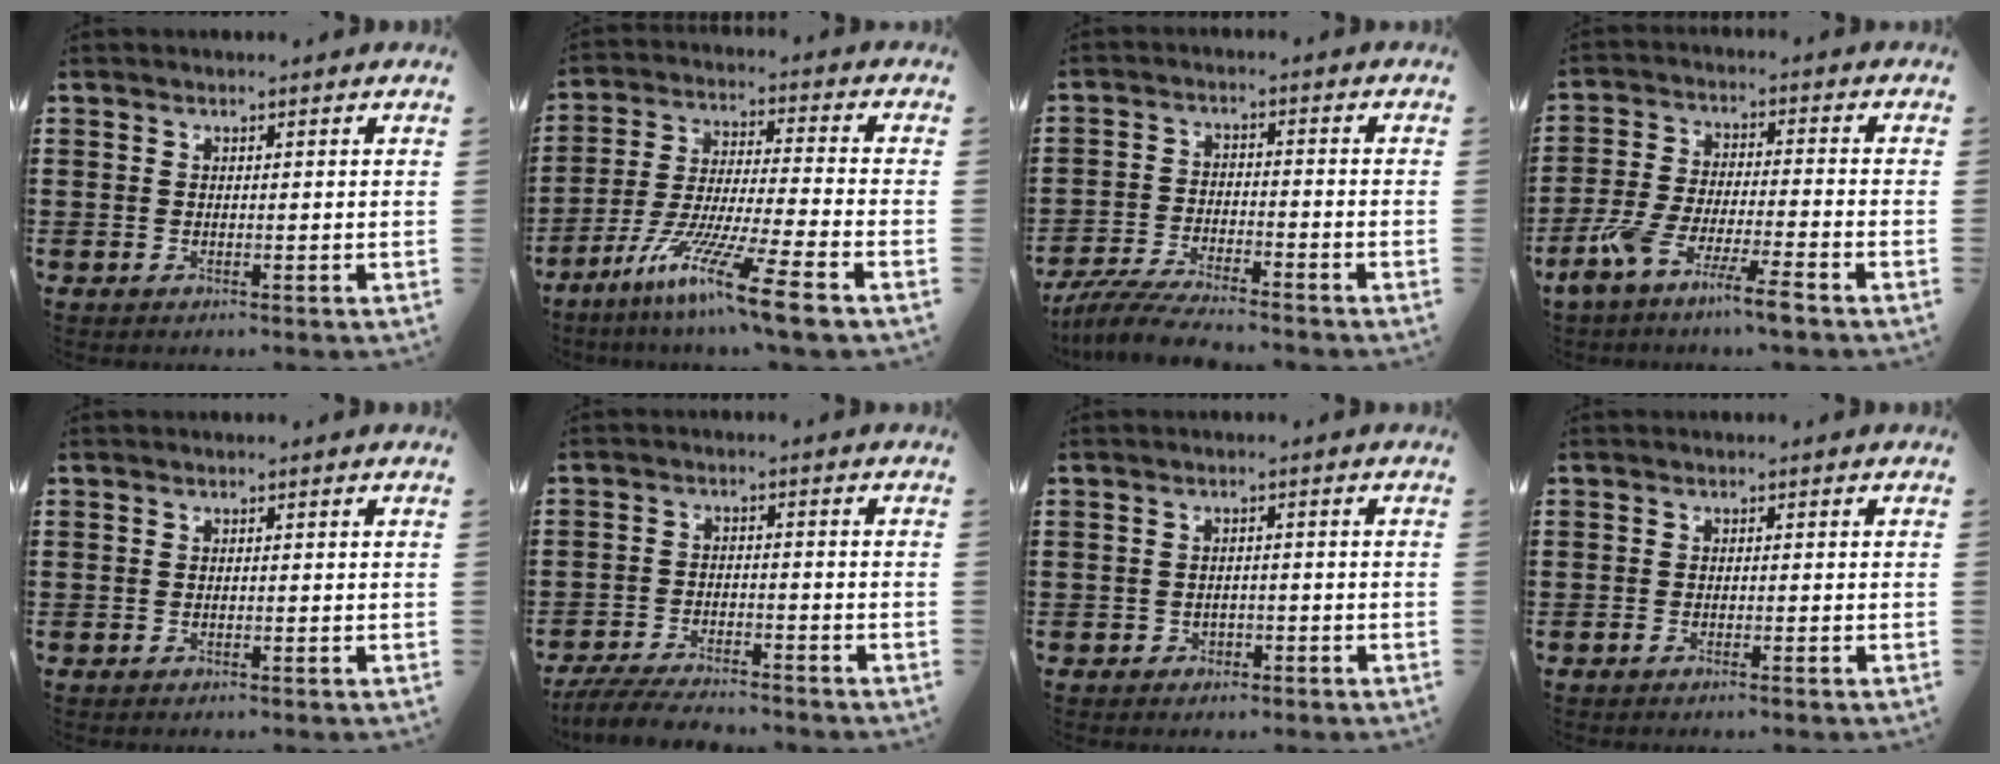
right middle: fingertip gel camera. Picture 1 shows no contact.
{"total": 12.2, "force": [-8.7, -0.2, 8.6], "torque": [-0.172, -0.001, -0.170]}
{"total": 5.7, "force": [-5.3, 0.3, 1.9], "torque": [-0.052, -0.009, -0.106]}
{"total": 7.8, "force": [-6.2, -0.1, 4.7], "torque": [-0.108, -0.015, -0.122]}
{"total": 0.0}
{"total": 5.1, "force": [-4.8, 0.5, 1.6], "torque": [-0.039, -0.005, -0.096]}
{"total": 1.2, "force": [-0.9, 0.7, 0.1], "torque": [-0.010, -0.001, -0.021]}
{"total": 0.7, "force": [-0.6, 0.1, 0.4], "torque": [-0.009, -0.003, -0.012]}